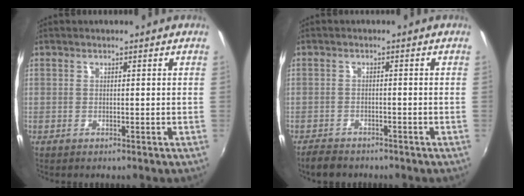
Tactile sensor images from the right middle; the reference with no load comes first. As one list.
[{"total": 4.1, "force": [-3.6, 1.7, 1.2], "torque": [-0.041, -0.011, -0.063]}]